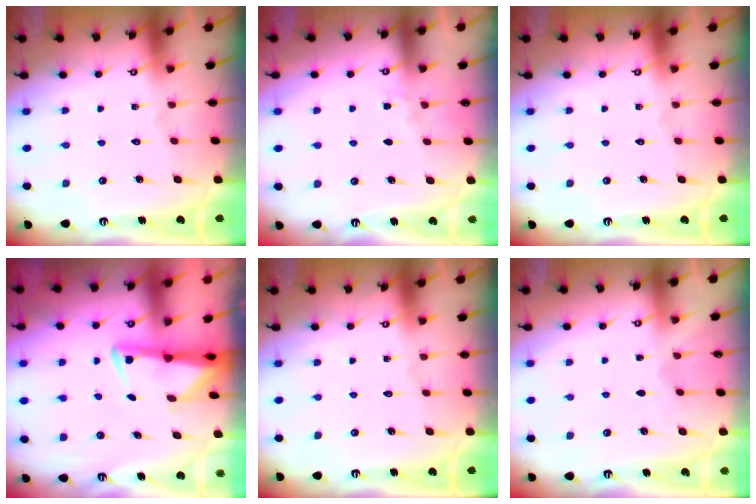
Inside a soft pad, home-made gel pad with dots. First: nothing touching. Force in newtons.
{"total": 3.0, "press": 2.9, "slide": 0.4}
{"total": 0.0}
{"total": 2.9, "press": 2.9, "slide": 0.4}
{"total": 0.0}
{"total": 2.0, "press": 2.0, "slide": 0.3}